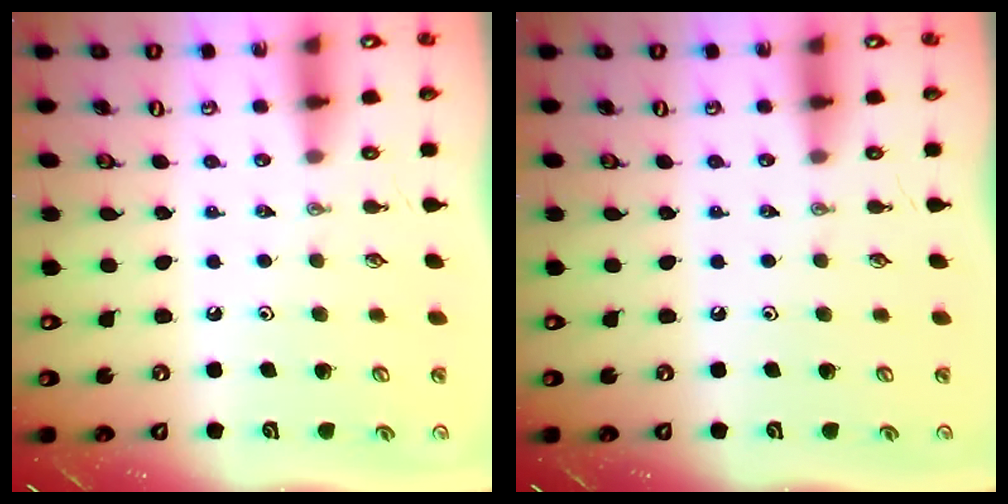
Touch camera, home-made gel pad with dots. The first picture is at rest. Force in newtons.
{"total": 0.0}